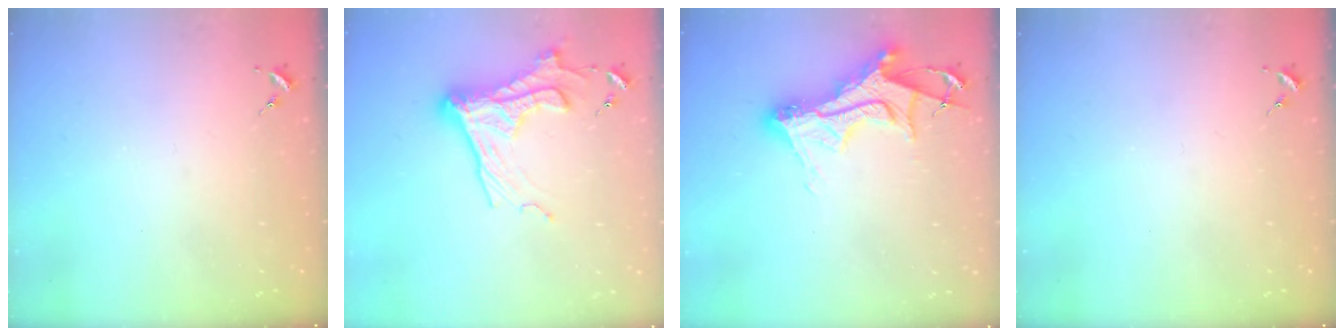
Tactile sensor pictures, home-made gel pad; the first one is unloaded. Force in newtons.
{"total": 17.0, "press": 16.9, "slide": 1.4}
{"total": 15.9, "press": 15.8, "slide": 1.4}
{"total": 0.0}